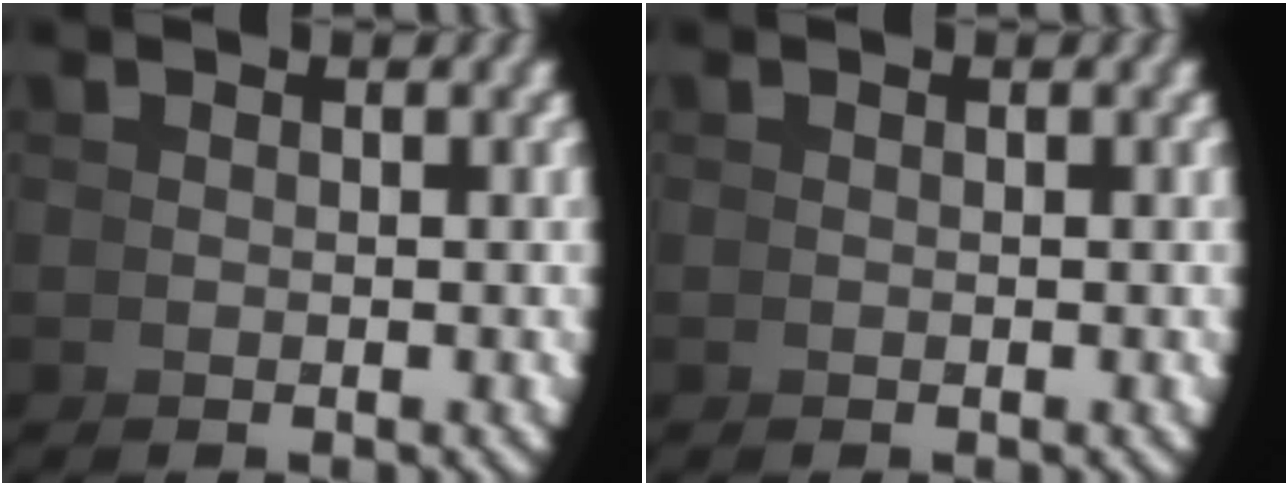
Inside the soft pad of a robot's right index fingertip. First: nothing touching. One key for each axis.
{"total": 0.0}